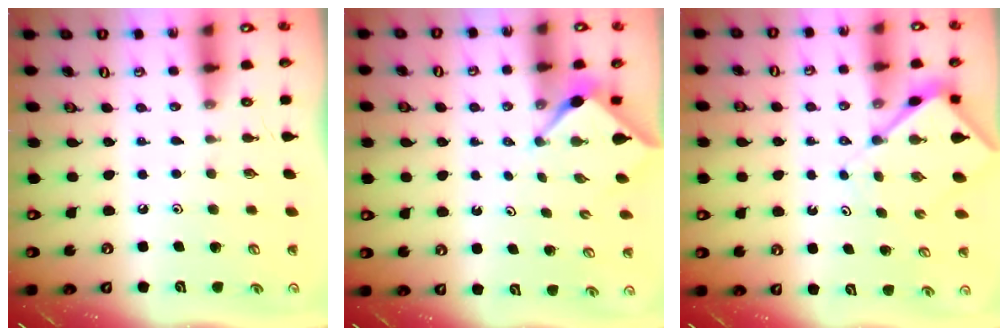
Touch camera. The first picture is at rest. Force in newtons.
{"total": 2.9, "press": 2.9, "slide": 0.2}
{"total": 6.4, "press": 6.3, "slide": 0.8}